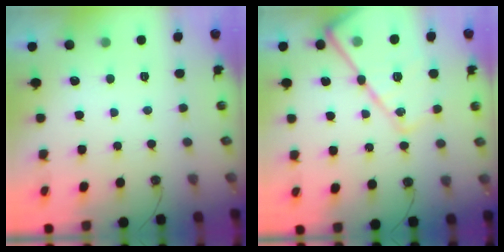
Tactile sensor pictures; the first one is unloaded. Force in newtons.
{"total": 19.8, "press": 19.7, "slide": 1.7}